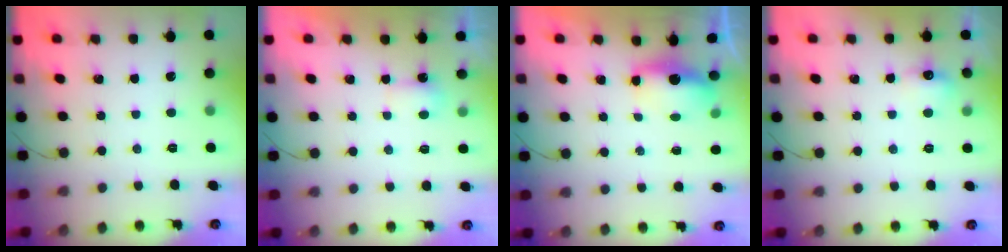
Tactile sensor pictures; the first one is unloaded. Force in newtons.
{"total": 3.5, "press": 3.3, "slide": 1.2}
{"total": 5.8, "press": 5.8, "slide": 0.2}
{"total": 5.3, "press": 5.2, "slide": 1.2}